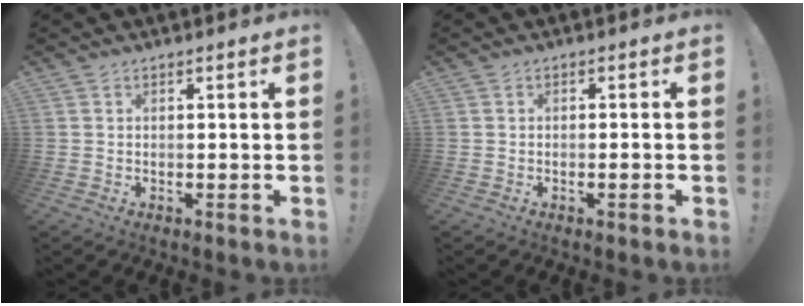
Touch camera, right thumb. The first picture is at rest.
{"total": 1.3, "force": [-0.9, -0.1, 1.0], "torque": [-0.019, 0.001, -0.015]}